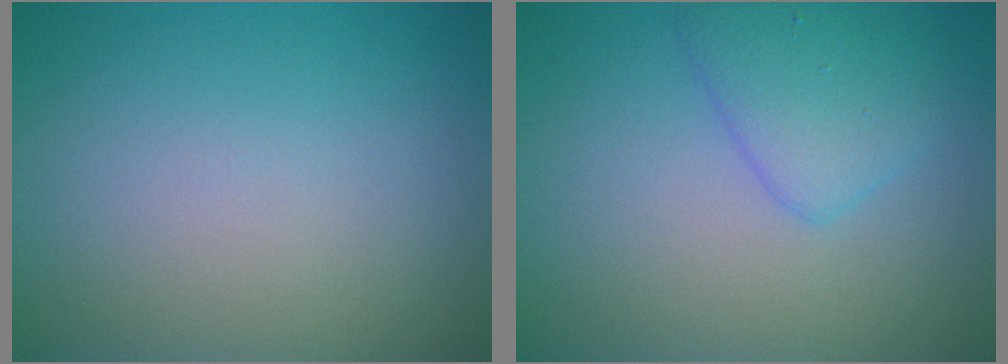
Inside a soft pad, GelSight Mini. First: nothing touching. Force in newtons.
{"total": 3.2, "press": 3.2, "slide": 0.1}